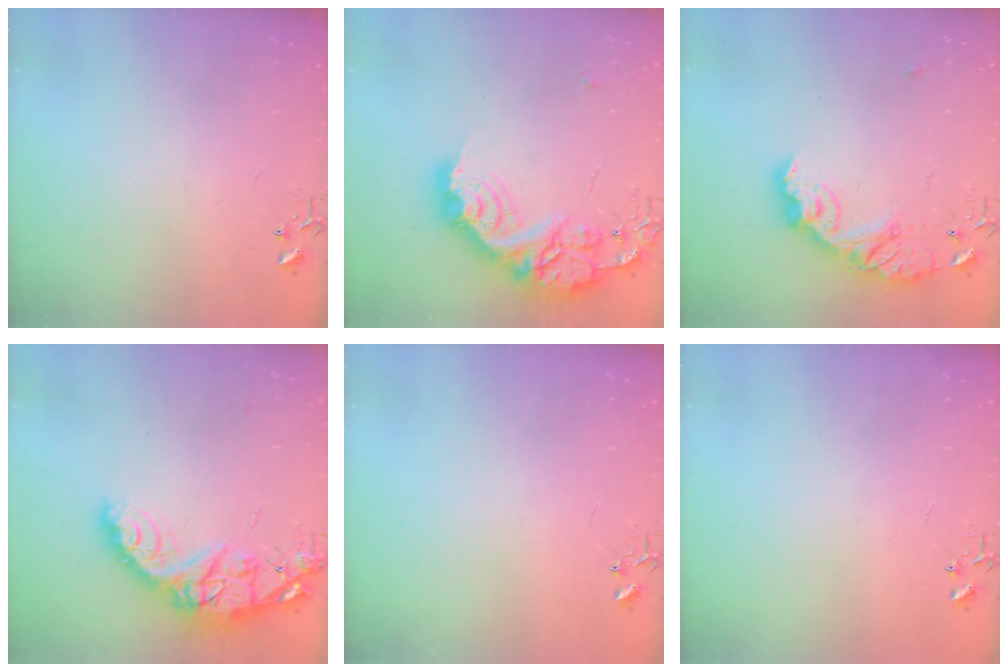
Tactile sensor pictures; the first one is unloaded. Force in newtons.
{"total": 24.7, "press": 24.6, "slide": 2.0}
{"total": 15.7, "press": 15.7, "slide": 1.0}
{"total": 17.5, "press": 17.4, "slide": 1.4}
{"total": 0.0}
{"total": 0.0}